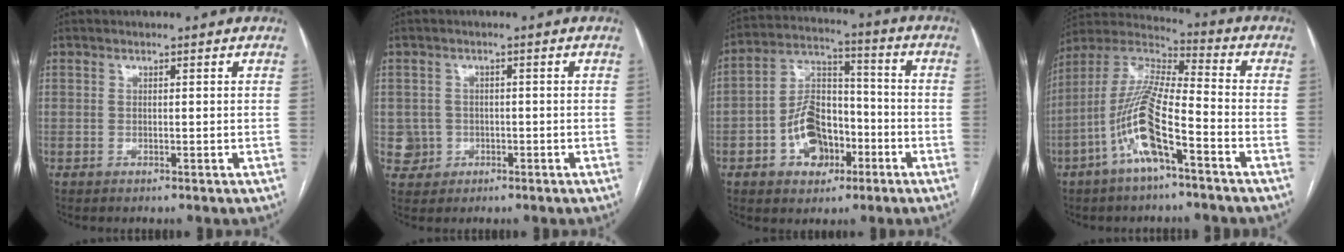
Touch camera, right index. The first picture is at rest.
{"total": 3.3, "force": [-0.7, 3.2, -0.1], "torque": [0.012, 0.011, -0.007]}
{"total": 11.1, "force": [-4.2, 7.2, 7.2], "torque": [-0.146, 0.030, -0.068]}
{"total": 13.6, "force": [-6.0, 2.5, 12.0], "torque": [-0.253, 0.003, -0.115]}